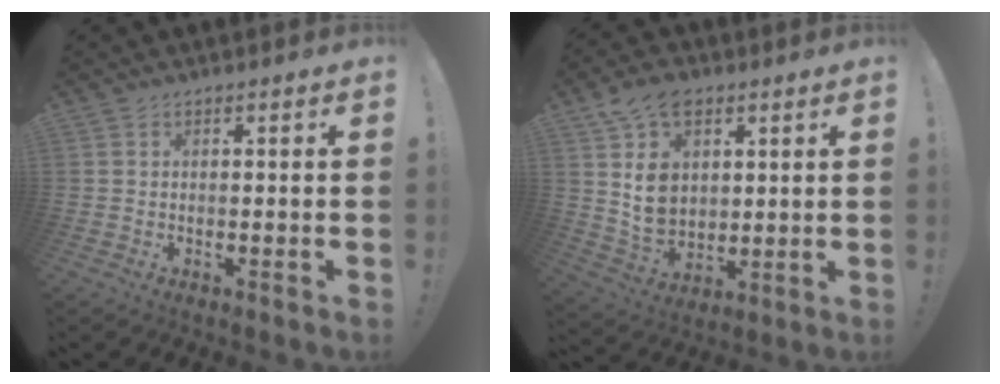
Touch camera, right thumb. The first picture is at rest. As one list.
[{"total": 14.6, "force": [5.7, 10.7, 8.0], "torque": [-0.143, -0.021, 0.110]}]